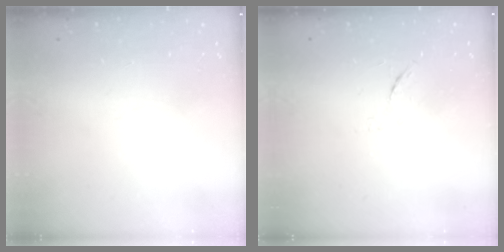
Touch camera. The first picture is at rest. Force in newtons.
{"total": 5.4, "press": 5.3, "slide": 0.9}